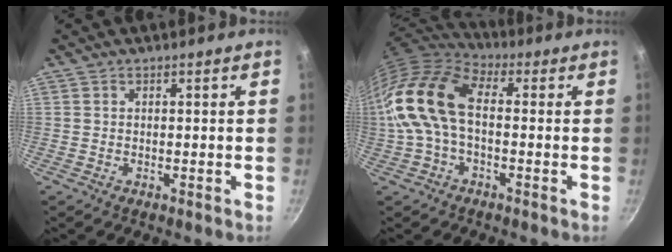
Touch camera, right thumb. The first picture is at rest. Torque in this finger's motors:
{"motor_torque": [1.37, 3.22, 1.71, -0.64, 0.30]}